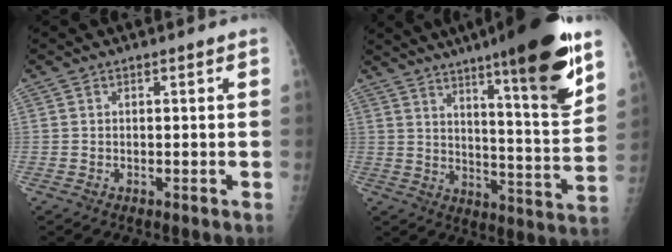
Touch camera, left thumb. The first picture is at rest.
{"total": 20.8, "force": [12.6, 2.5, 16.3], "torque": [-0.214, -0.066, 0.189]}